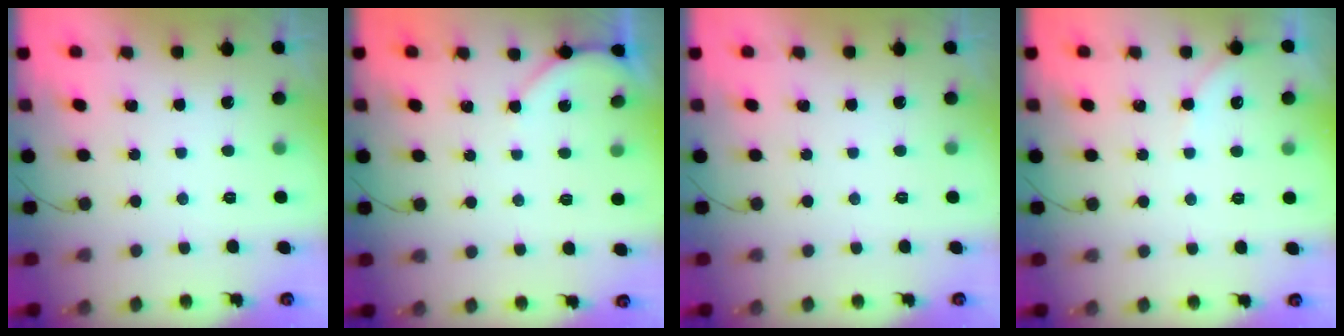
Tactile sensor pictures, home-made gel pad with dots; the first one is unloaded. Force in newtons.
{"total": 2.3, "press": 2.2, "slide": 0.4}
{"total": 0.0}
{"total": 2.4, "press": 2.4, "slide": 0.4}